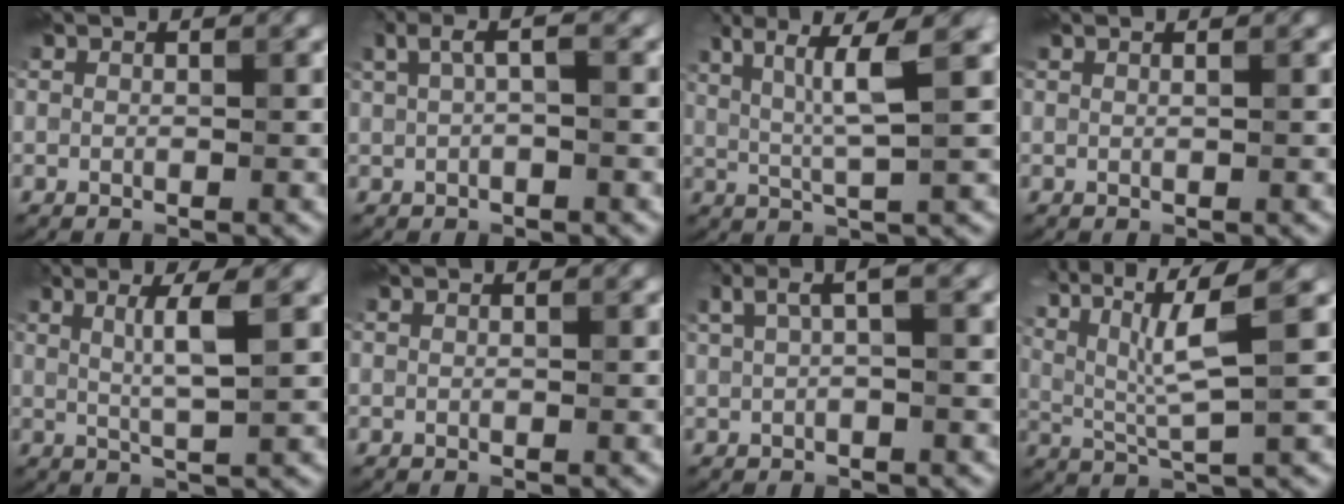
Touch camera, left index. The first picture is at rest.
{"total": 2.5, "force": [0.8, 0.6, 2.3], "torque": [-0.039, 0.009, 0.013]}
{"total": 6.5, "force": [2.5, 0.9, 5.9], "torque": [-0.103, 0.010, 0.049]}
{"total": 0.8, "force": [0.5, 0.3, 0.5], "torque": [-0.004, -0.002, -0.001]}
{"total": 4.0, "force": [1.2, 0.6, 3.7], "torque": [-0.058, 0.000, 0.022]}
{"total": 0.0}
{"total": 2.9, "force": [1.3, 0.7, 2.5], "torque": [-0.043, 0.009, 0.022]}
{"total": 7.5, "force": [3.1, 1.7, 6.6], "torque": [-0.129, 0.012, 0.060]}